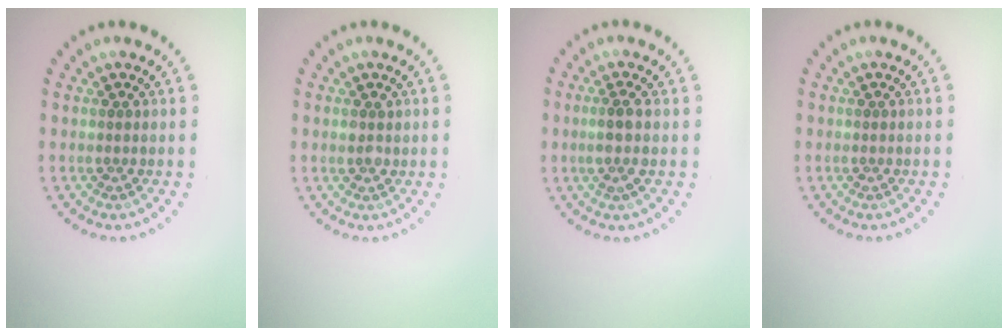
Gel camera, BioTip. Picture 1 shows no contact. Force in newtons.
{"total": 1.2, "press": 1.1, "slide": 0.5}
{"total": 1.5, "press": 1.2, "slide": 0.9}
{"total": 0.0}